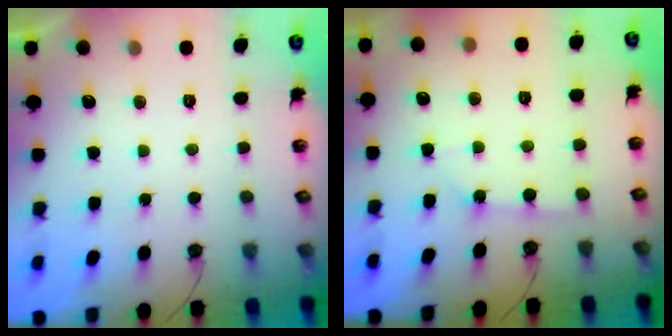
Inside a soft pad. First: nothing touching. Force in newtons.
{"total": 2.3, "press": 2.3, "slide": 0.3}